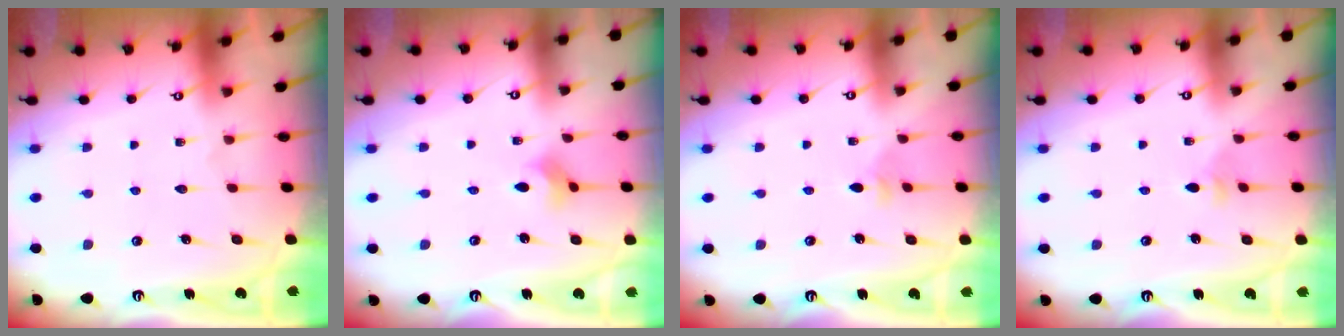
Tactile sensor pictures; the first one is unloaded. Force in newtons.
{"total": 2.6, "press": 2.5, "slide": 0.6}
{"total": 2.5, "press": 2.4, "slide": 0.6}
{"total": 2.5, "press": 2.4, "slide": 0.6}